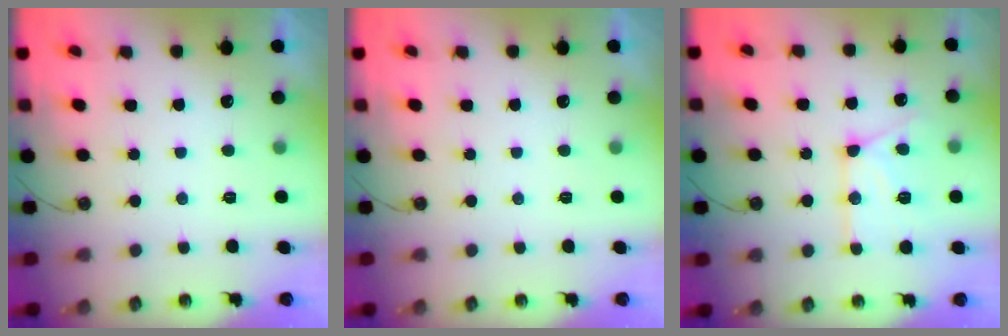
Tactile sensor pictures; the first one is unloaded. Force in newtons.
{"total": 0.0}
{"total": 14.1, "press": 14.1, "slide": 1.4}